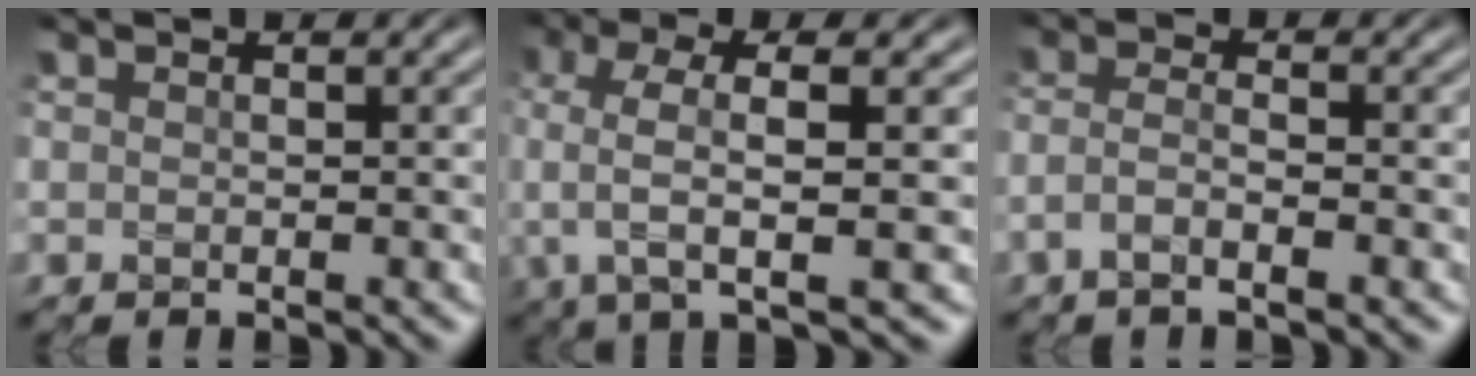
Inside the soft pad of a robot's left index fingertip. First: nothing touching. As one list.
[{"total": 6.1, "force": [0.1, 1.7, 5.8], "torque": [-0.112, 0.003, -0.002]}, {"total": 2.2, "force": [-1.1, 0.6, 1.8], "torque": [-0.036, 0.003, -0.031]}]